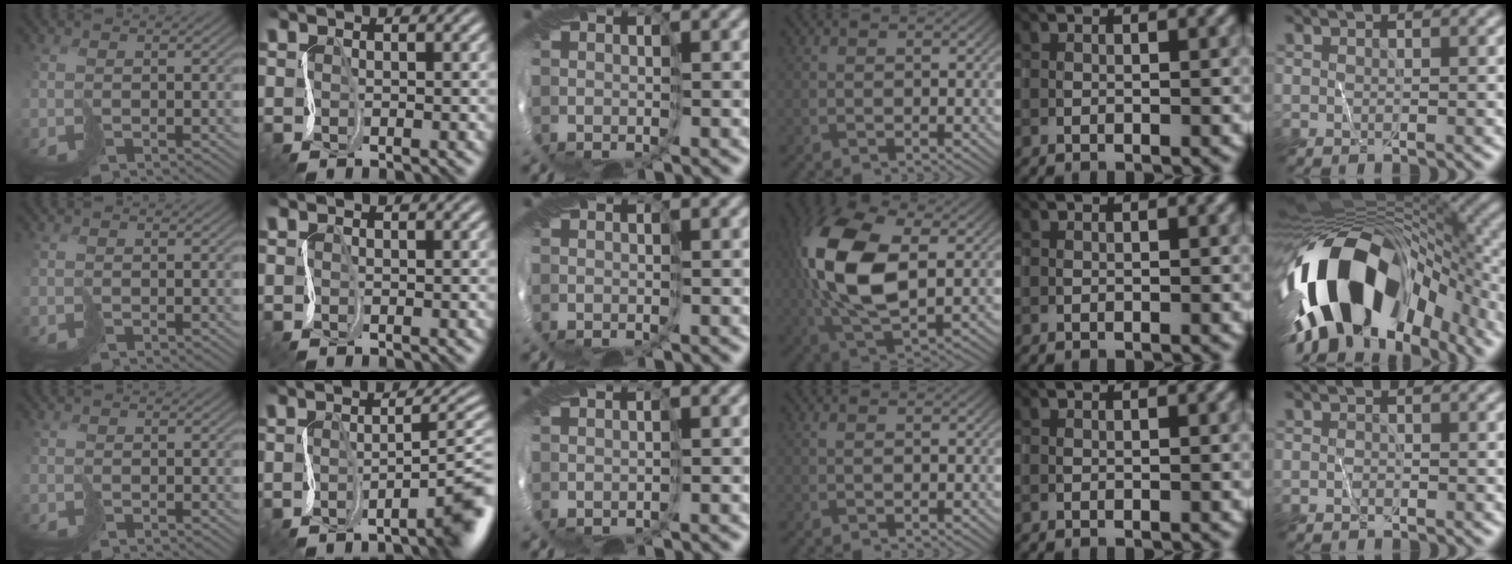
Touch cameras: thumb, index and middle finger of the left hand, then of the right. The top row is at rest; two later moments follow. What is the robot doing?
{"motion": "cut", "object": "receipt paper"}